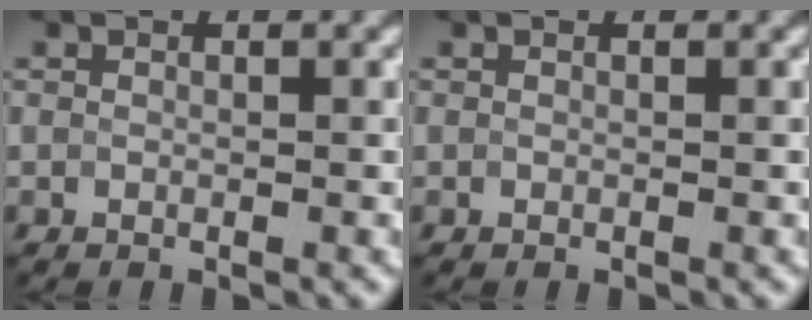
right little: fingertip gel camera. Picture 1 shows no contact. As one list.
[{"total": 0.0}]